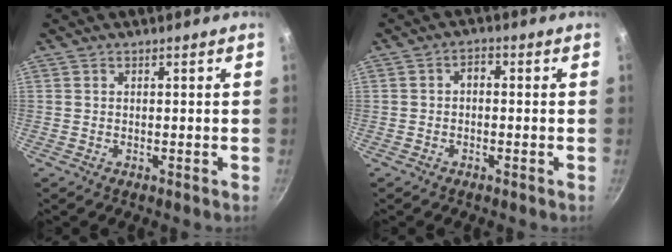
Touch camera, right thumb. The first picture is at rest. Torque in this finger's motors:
{"motor_torque": [0.22, 0.81, 0.21, 0.24, -0.01]}